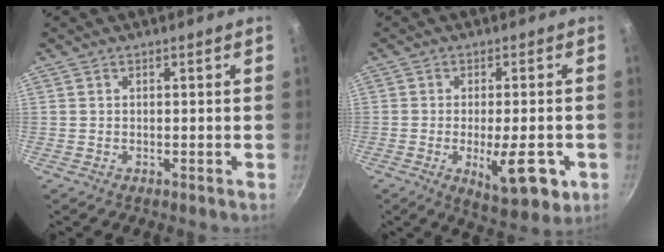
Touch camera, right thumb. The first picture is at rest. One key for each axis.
{"total": 11.5, "fx": -3.4, "fy": 4.2, "fz": 10.1, "tx": -0.121, "ty": 0.001, "tz": -0.039}